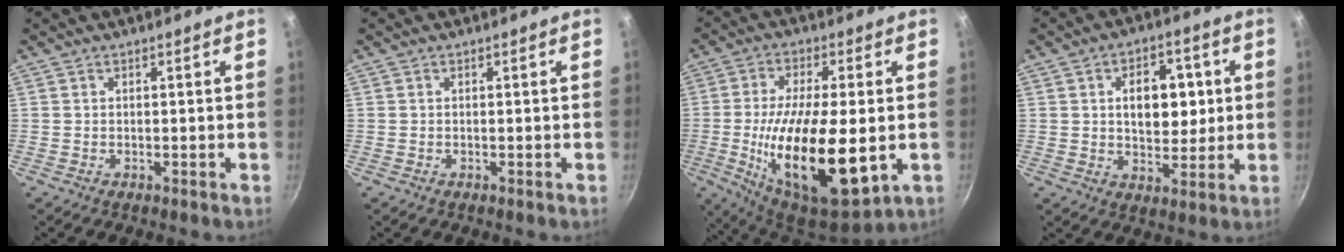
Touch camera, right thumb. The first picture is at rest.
{"total": 0.0}
{"total": 22.6, "force": [-3.4, 8.9, 20.5], "torque": [-0.372, -0.026, -0.038]}
{"total": 10.8, "force": [1.9, 6.8, 8.2], "torque": [-0.076, -0.002, 0.031]}